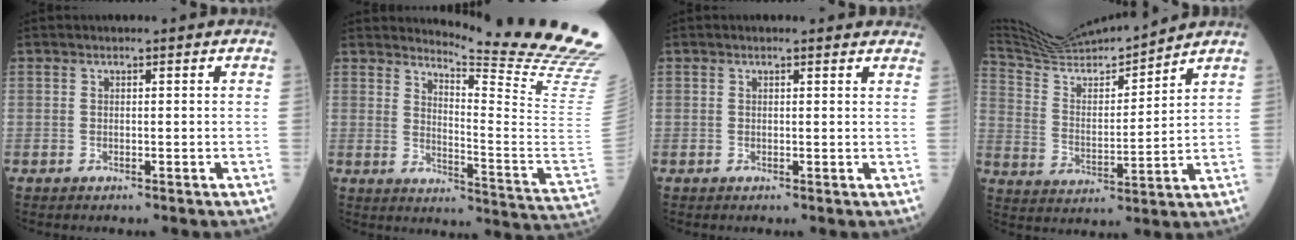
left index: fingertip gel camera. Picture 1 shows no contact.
{"total": 21.5, "force": [20.3, -3.0, 6.2], "torque": [-0.107, -0.189, 0.236]}
{"total": 4.5, "force": [4.2, 1.0, 1.3], "torque": [-0.007, 0.001, 0.026]}
{"total": 13.5, "force": [13.0, -0.5, 3.6], "torque": [-0.080, 0.002, 0.240]}